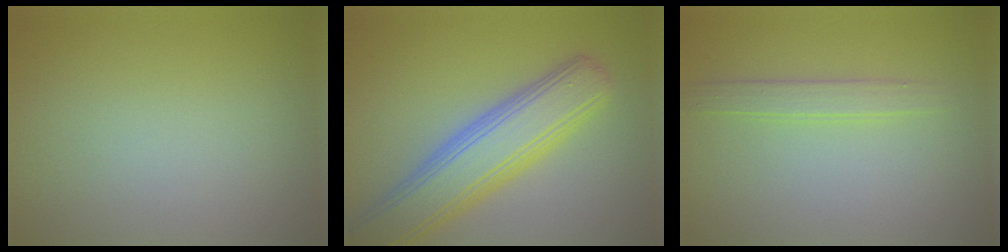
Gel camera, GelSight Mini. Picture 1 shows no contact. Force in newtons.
{"total": 7.8, "press": 7.8, "slide": 0.4}
{"total": 1.8, "press": 1.8, "slide": 0.1}